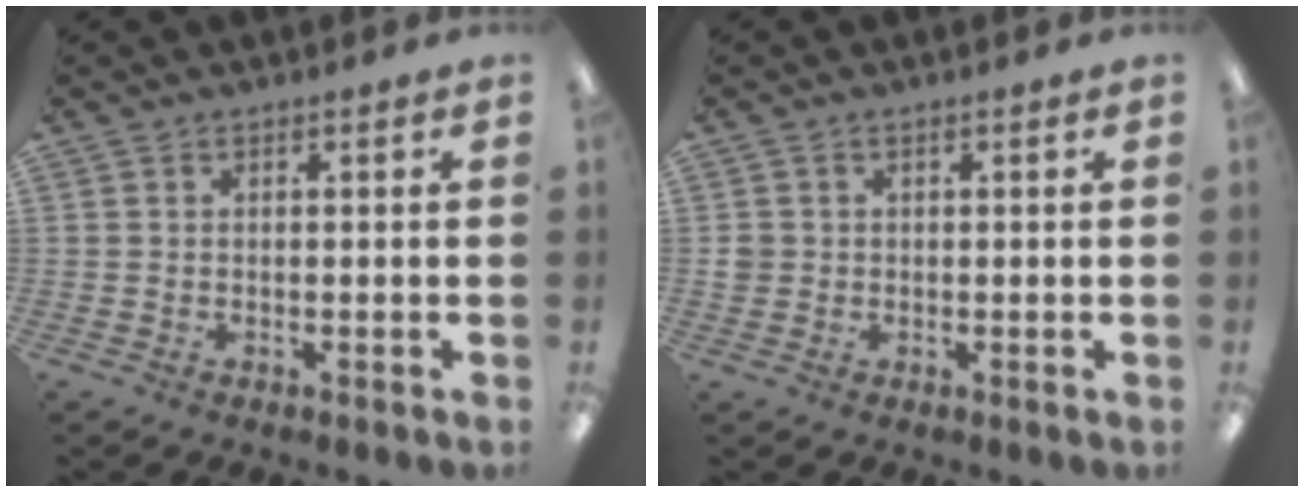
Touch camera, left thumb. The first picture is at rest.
{"total": 1.8, "force": [0.0, 1.8, 0.4], "torque": [-0.008, 0.004, -0.001]}